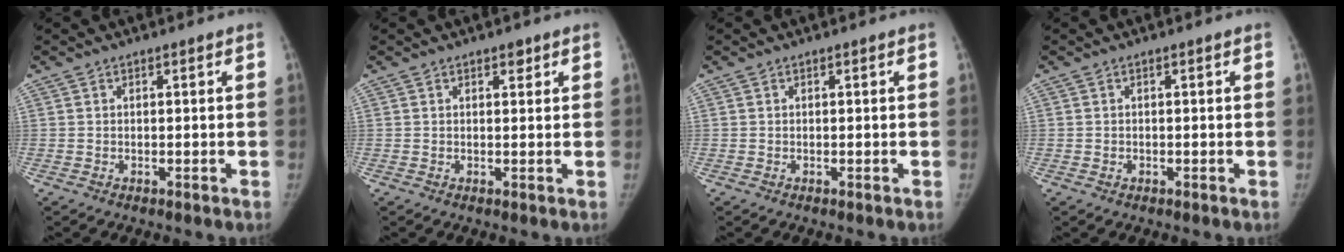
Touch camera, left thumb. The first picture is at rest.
{"total": 1.4, "force": [0.9, 0.7, 0.8], "torque": [-0.002, -0.004, 0.011]}
{"total": 0.0}
{"total": 0.5, "force": [-0.2, 0.5, 0.2], "torque": [-0.002, 0.001, -0.003]}